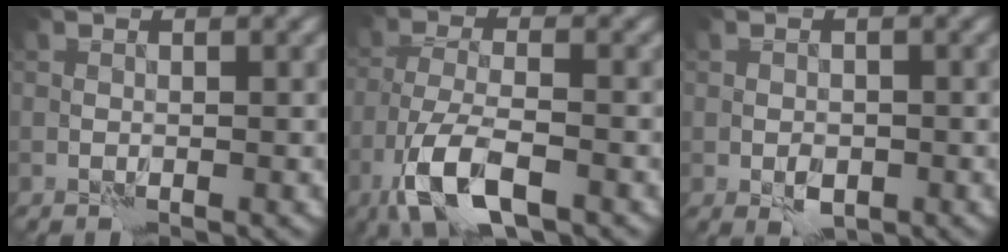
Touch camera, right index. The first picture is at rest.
{"total": 7.3, "force": [-4.4, 2.3, 5.4], "torque": [-0.106, -0.006, -0.087]}
{"total": 1.8, "force": [-0.5, 1.2, 1.2], "torque": [-0.016, -0.006, -0.007]}